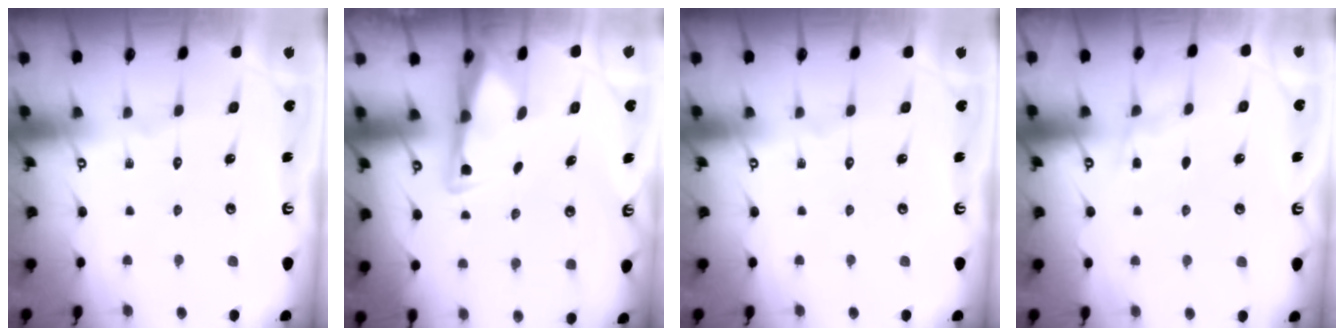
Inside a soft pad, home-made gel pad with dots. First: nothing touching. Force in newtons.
{"total": 2.9, "press": 2.8, "slide": 0.5}
{"total": 0.0}
{"total": 4.9, "press": 4.8, "slide": 0.7}